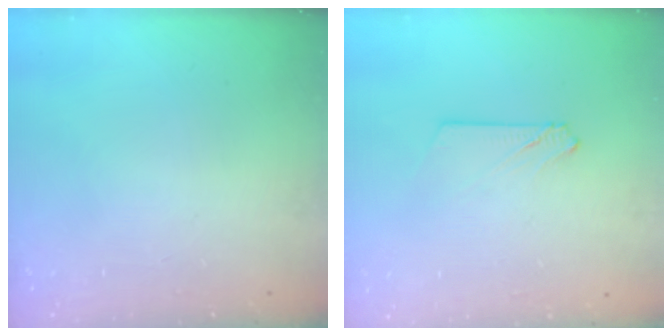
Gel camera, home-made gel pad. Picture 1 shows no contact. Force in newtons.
{"total": 3.0, "press": 3.0, "slide": 0.4}